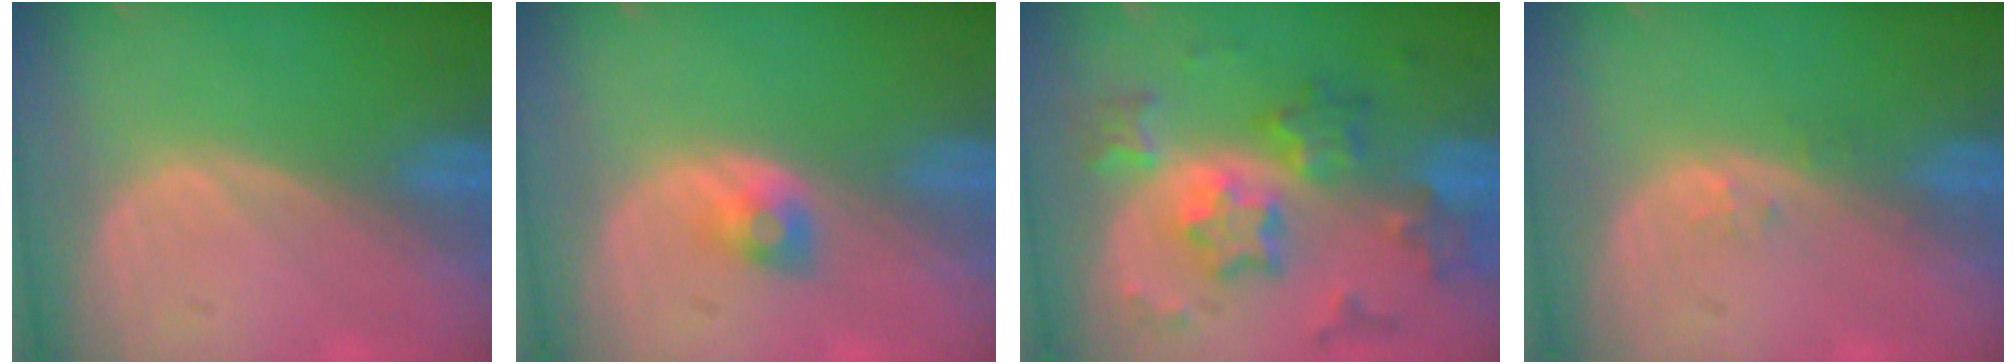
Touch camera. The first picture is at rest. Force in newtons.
{"total": 2.3, "press": 2.2, "slide": 0.5}
{"total": 9.5, "press": 9.5, "slide": 0.8}
{"total": 0.9, "press": 0.9, "slide": 0.2}